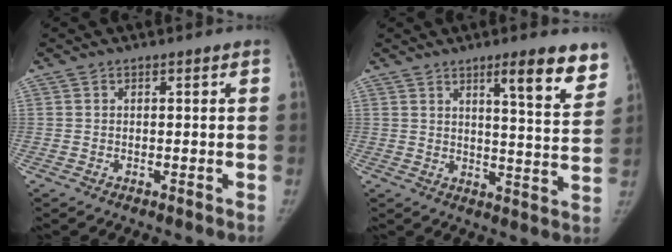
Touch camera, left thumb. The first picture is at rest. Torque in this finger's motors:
{"motor_torque": [0.29, -0.26, 0.81, -0.84, 0.21]}